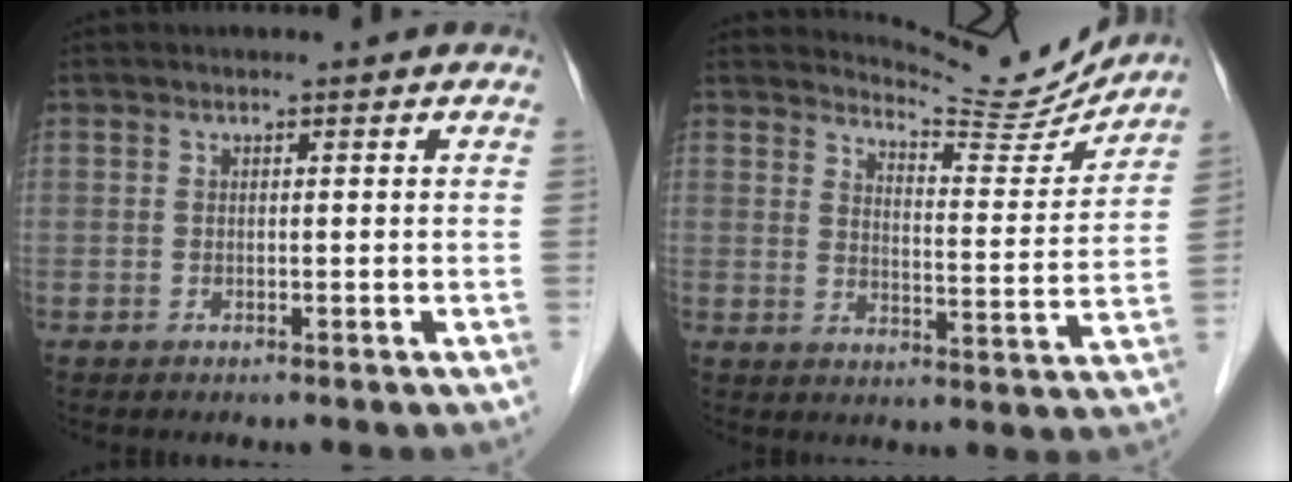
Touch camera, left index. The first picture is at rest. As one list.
[{"total": 10.0, "force": [10.0, 0.2, 0.1], "torque": [-0.007, -0.032, 0.134]}]